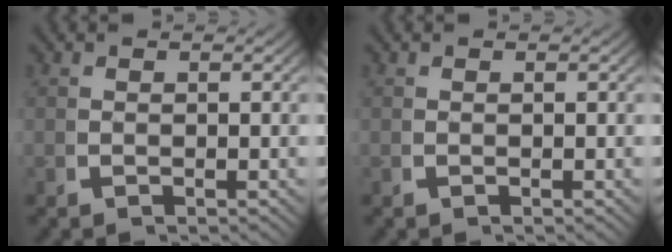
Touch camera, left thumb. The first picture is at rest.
{"total": 0.0}